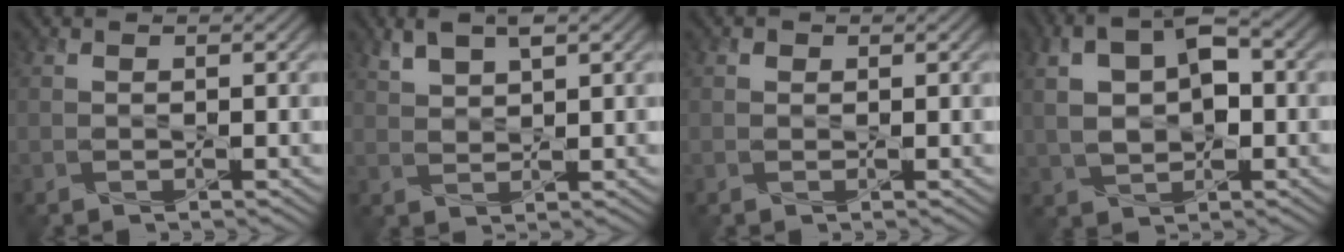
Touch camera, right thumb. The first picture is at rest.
{"total": 3.9, "force": [2.4, 1.5, 2.8], "torque": [-0.068, 0.005, 0.050]}
{"total": 0.6, "force": [0.2, 0.5, 0.1], "torque": [0.001, -0.005, 0.002]}
{"total": 8.2, "force": [1.1, 4.7, 6.6], "torque": [-0.135, 0.009, 0.014]}